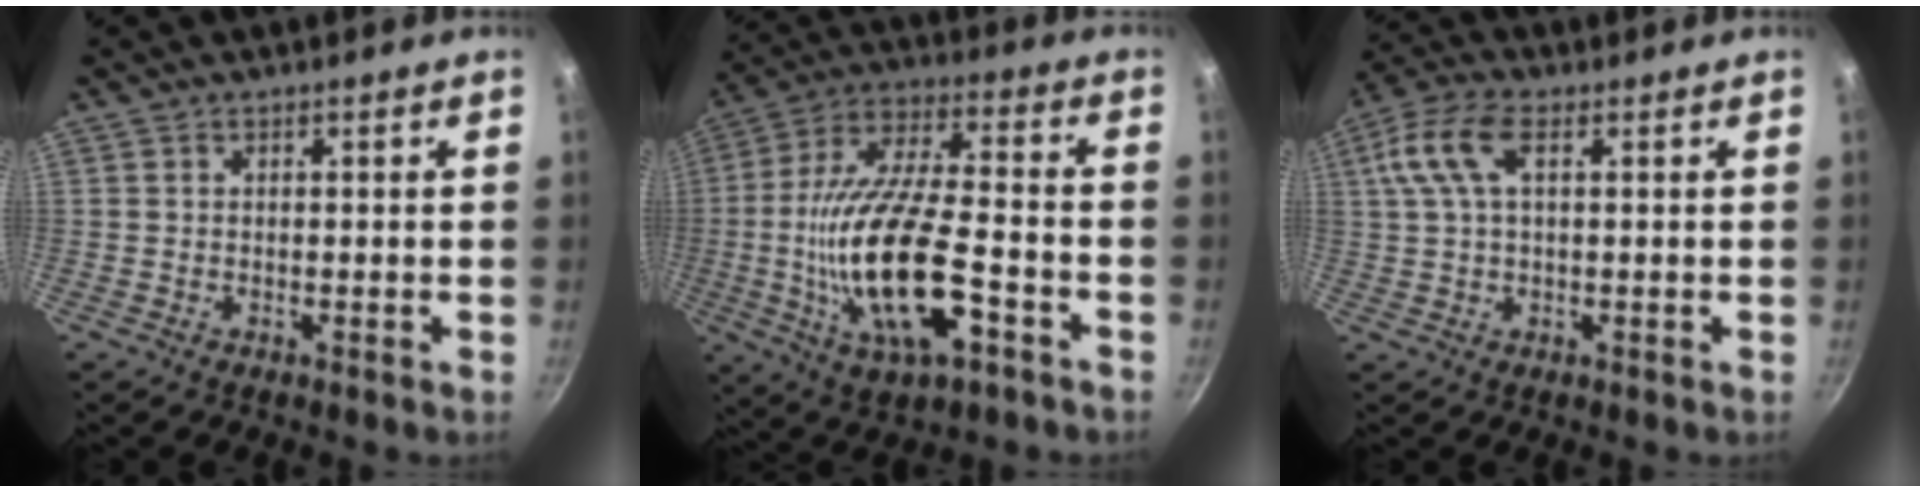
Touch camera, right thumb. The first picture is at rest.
{"total": 21.5, "force": [-6.0, 8.5, 18.8], "torque": [-0.358, 0.021, -0.111]}
{"total": 8.6, "force": [2.5, 4.2, 7.1], "torque": [-0.146, 0.022, 0.042]}